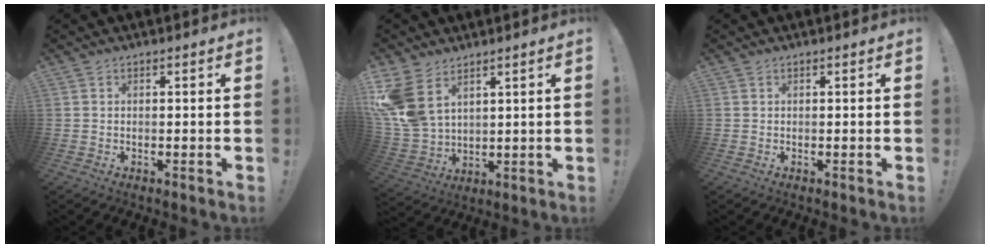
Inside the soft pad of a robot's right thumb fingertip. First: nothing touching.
{"total": 11.9, "force": [5.7, 7.8, 7.0], "torque": [-0.143, -0.034, 0.116]}
{"total": 0.0}